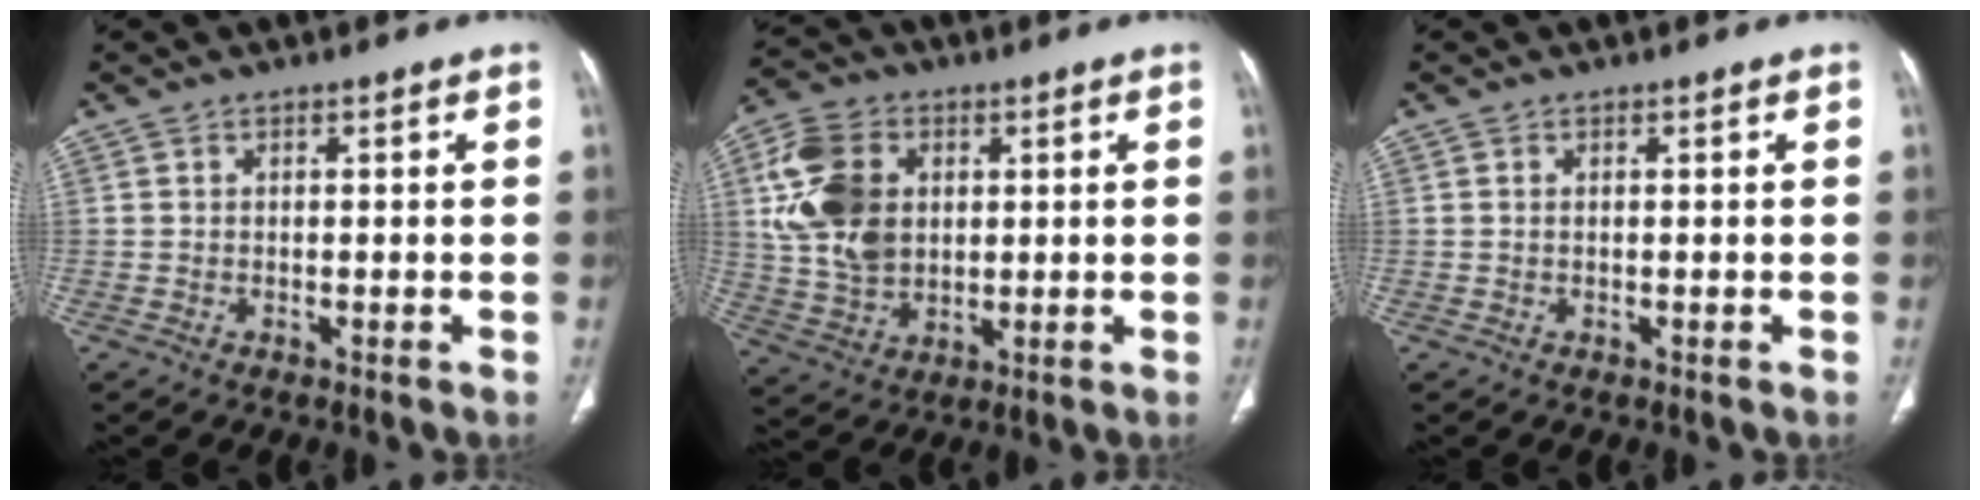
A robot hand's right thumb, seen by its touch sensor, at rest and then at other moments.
{"total": 14.3, "force": [3.0, 10.4, 9.3], "torque": [-0.166, -0.002, 0.058]}
{"total": 0.0}